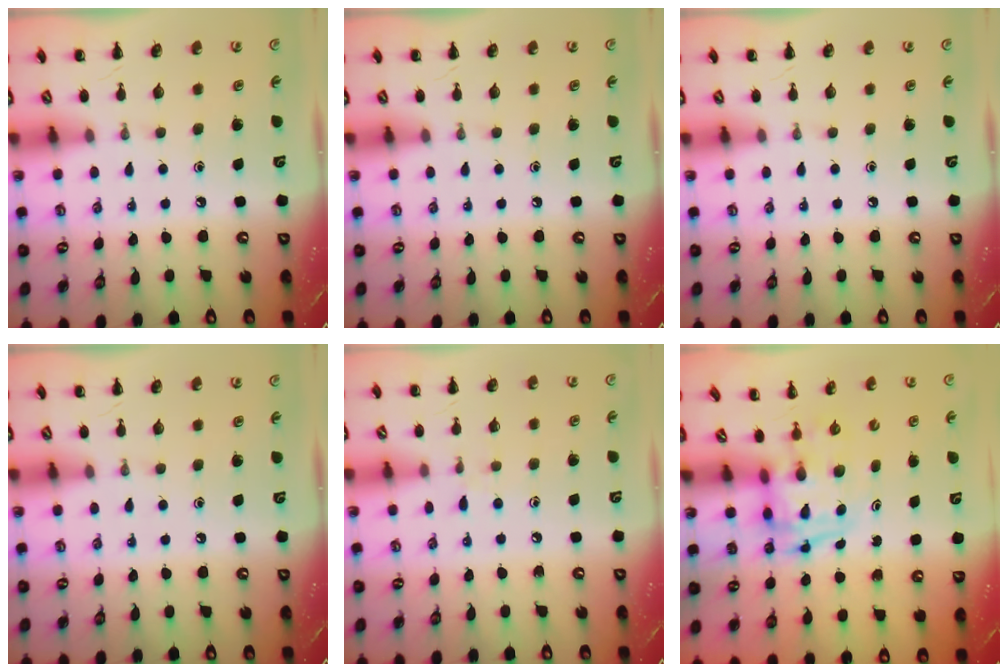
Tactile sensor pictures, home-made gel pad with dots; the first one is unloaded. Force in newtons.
{"total": 0.0}
{"total": 0.0}
{"total": 0.0}
{"total": 4.7, "press": 4.4, "slide": 1.6}
{"total": 3.3, "press": 3.3, "slide": 0.6}